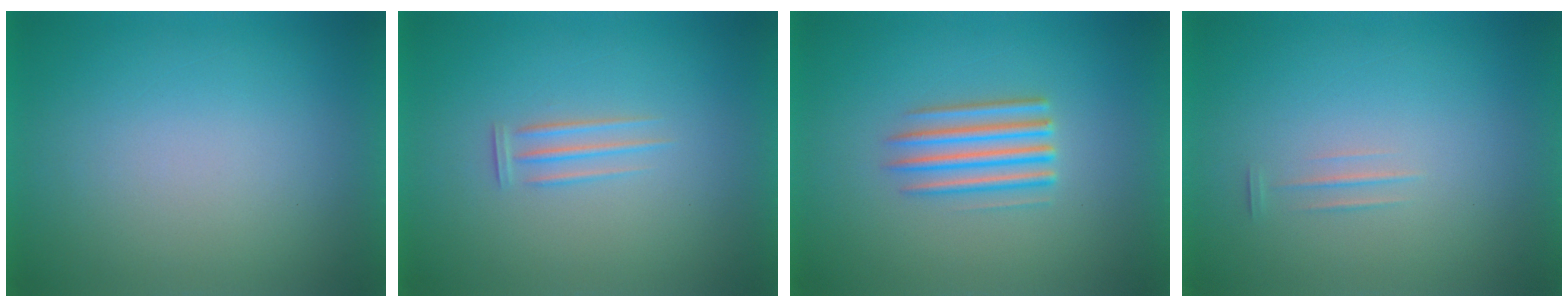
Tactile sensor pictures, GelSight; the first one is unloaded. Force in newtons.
{"total": 1.3}
{"total": 3.5}
{"total": 1.6}